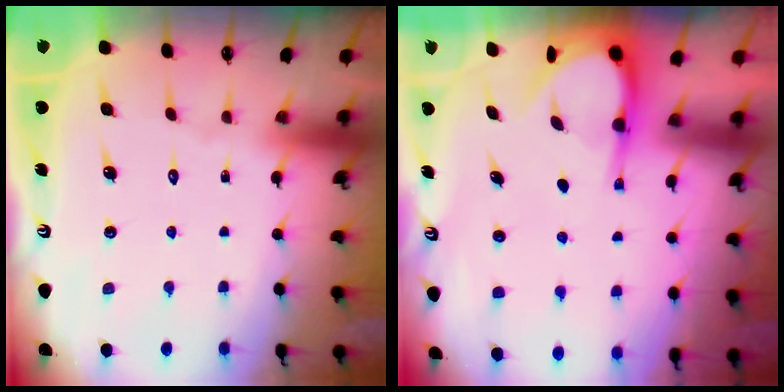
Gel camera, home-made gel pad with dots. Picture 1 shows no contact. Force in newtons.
{"total": 6.4, "press": 6.4, "slide": 0.6}